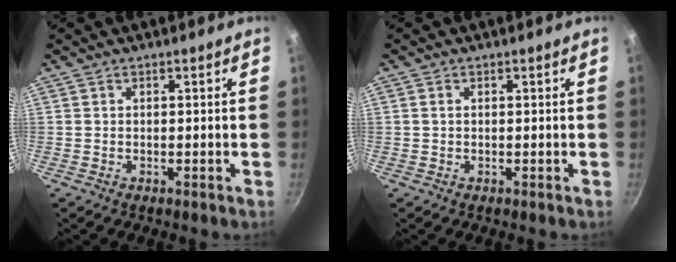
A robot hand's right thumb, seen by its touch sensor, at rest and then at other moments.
{"total": 0.9, "force": [0.2, 0.6, 0.6], "torque": [-0.011, 0.003, 0.002]}